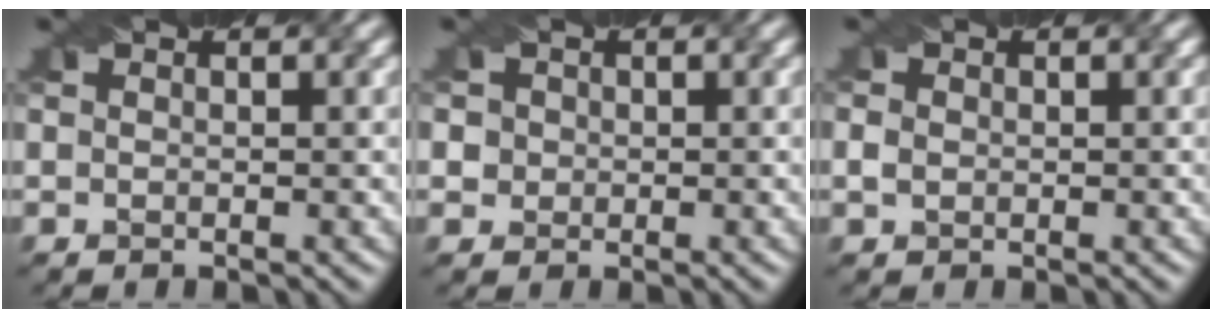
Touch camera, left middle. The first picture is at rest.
{"total": 3.5, "force": [1.1, 3.0, 1.3], "torque": [-0.016, 0.024, 0.006]}
{"total": 0.8, "force": [-0.5, 0.6, 0.3], "torque": [-0.011, 0.000, -0.005]}